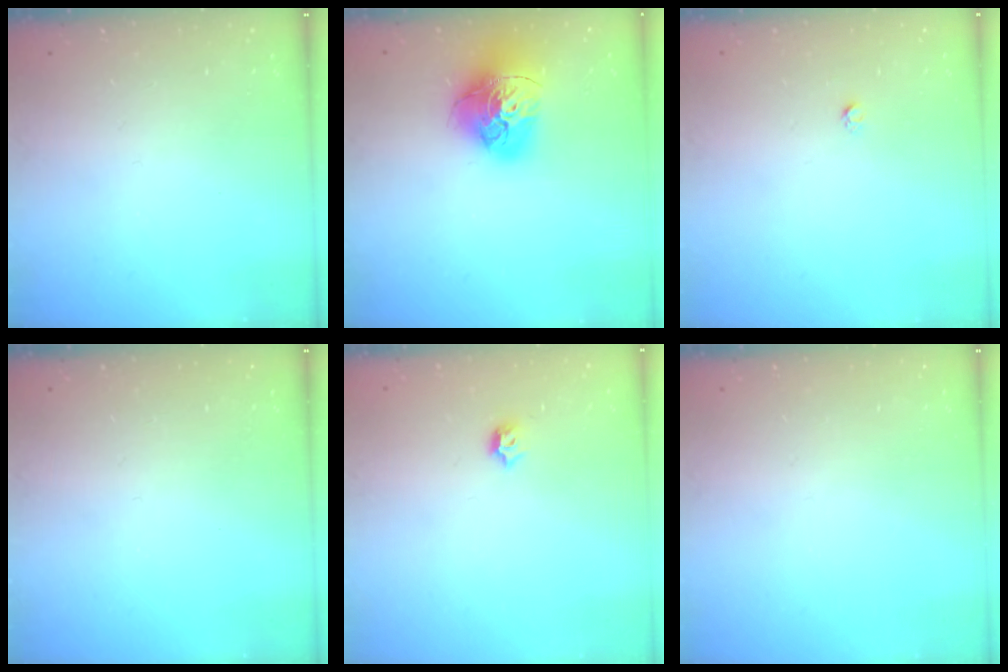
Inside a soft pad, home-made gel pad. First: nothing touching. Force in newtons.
{"total": 17.4, "press": 17.3, "slide": 1.8}
{"total": 1.6, "press": 1.5, "slide": 0.1}
{"total": 0.0}
{"total": 3.7, "press": 3.6, "slide": 0.6}
{"total": 0.0}